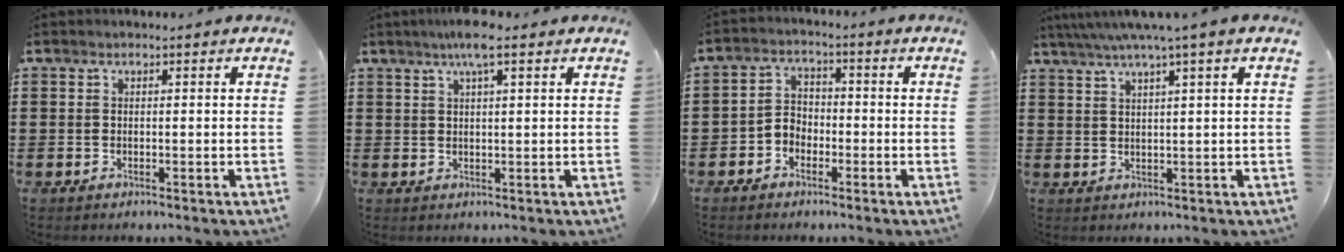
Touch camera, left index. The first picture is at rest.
{"total": 4.4, "force": [2.7, 0.4, 3.4], "torque": [-0.072, 0.007, 0.045]}
{"total": 3.3, "force": [-2.5, 2.0, 0.5], "torque": [-0.019, 0.008, -0.057]}
{"total": 3.9, "force": [2.5, -0.6, 2.9], "torque": [-0.062, -0.002, 0.041]}